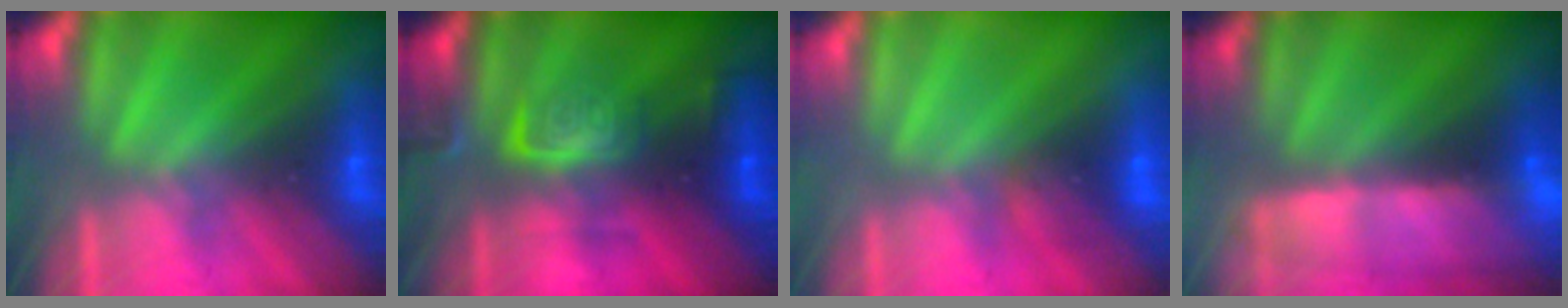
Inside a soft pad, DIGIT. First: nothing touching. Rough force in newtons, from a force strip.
{"total": 2.7}
{"total": 1.2}
{"total": 6.5}